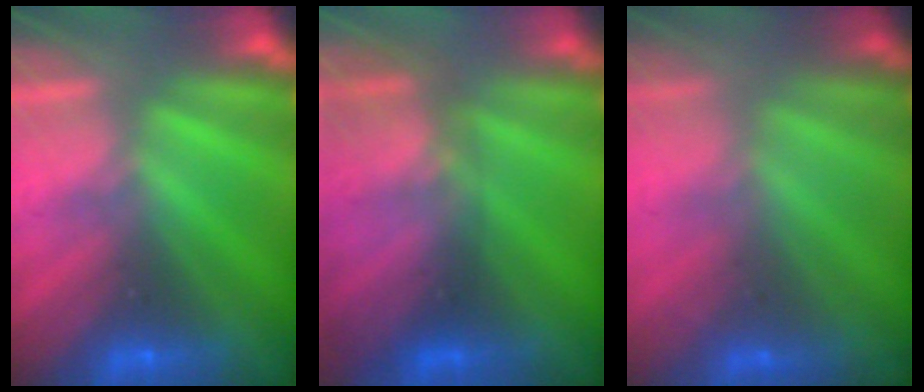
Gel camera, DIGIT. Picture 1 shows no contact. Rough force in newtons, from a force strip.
{"total": 2.8}
{"total": 1.6}